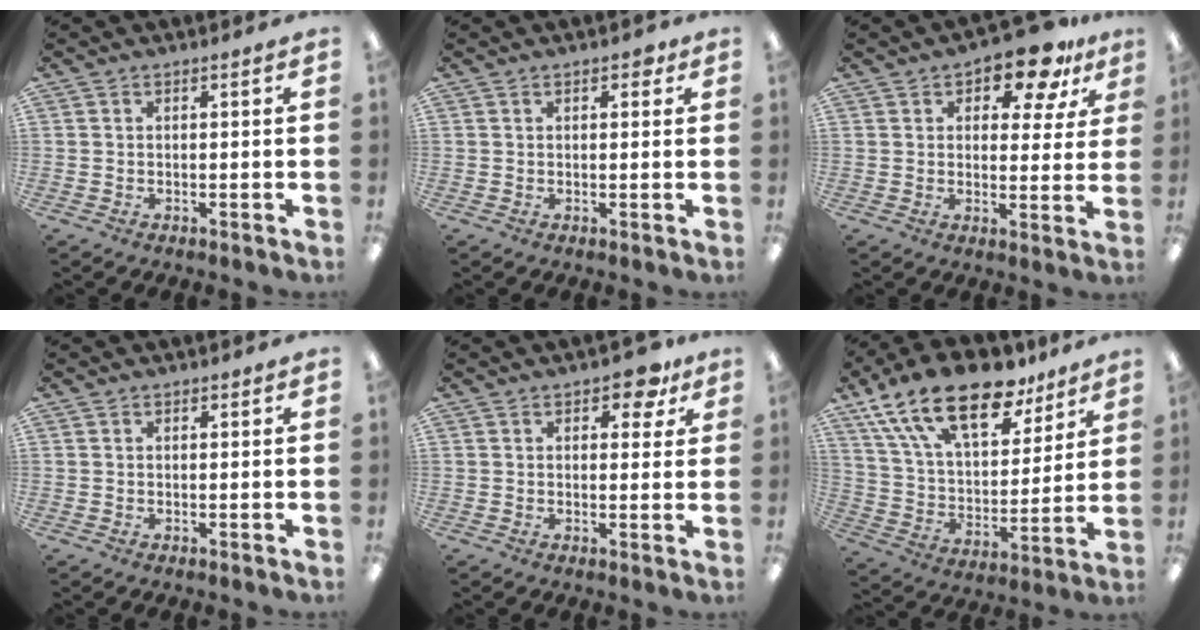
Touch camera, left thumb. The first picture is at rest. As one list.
[{"total": 2.0, "force": [1.0, 1.2, 1.3], "torque": [-0.010, -0.001, 0.013]}, {"total": 10.9, "force": [7.5, 5.0, 6.1], "torque": [-0.086, -0.033, 0.129]}, {"total": 0.6, "force": [0.4, 0.5, 0.1], "torque": [-0.001, 0.002, 0.007]}, {"total": 6.1, "force": [3.7, 3.1, 3.7], "torque": [-0.034, -0.012, 0.058]}, {"total": 22.0, "force": [15.0, 9.7, 12.9], "torque": [-0.234, -0.079, 0.267]}]